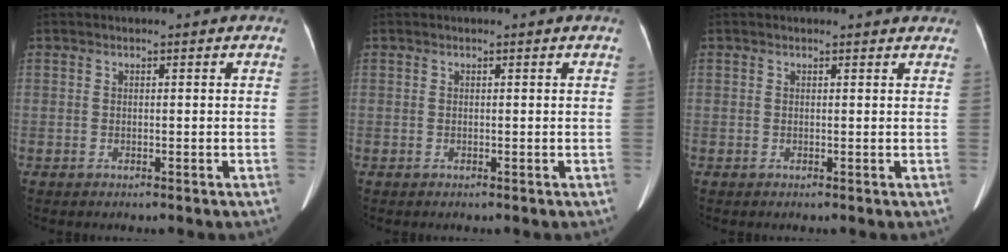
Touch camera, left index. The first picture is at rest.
{"total": 0.0}
{"total": 2.5, "force": [2.4, 0.5, 0.3], "torque": [-0.008, 0.004, 0.016]}